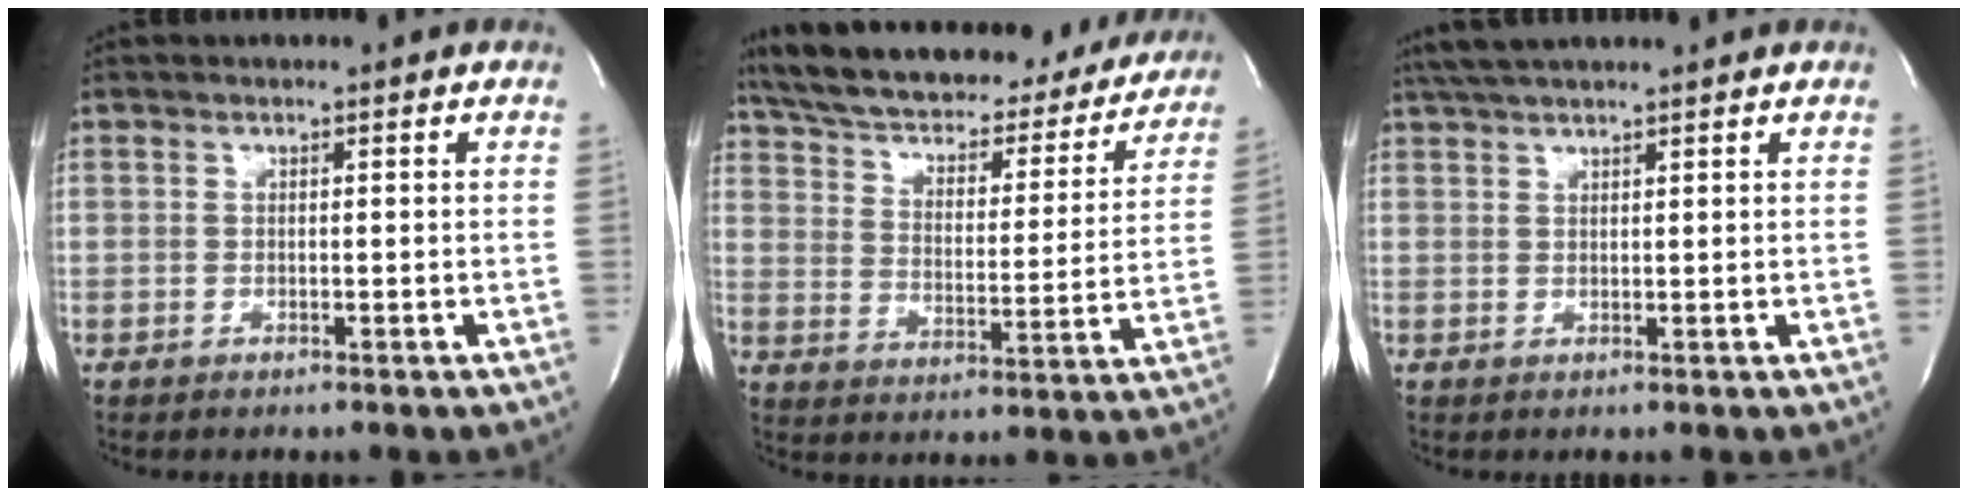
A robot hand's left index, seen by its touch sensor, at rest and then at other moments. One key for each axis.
{"total": 28.4, "fx": 24.8, "fy": 8.5, "fz": 10.8, "tx": -0.184, "ty": -0.005, "tz": 0.327}
{"total": 6.3, "fx": 5.5, "fy": 0.2, "fz": 3.1, "tx": -0.053, "ty": 0.034, "tz": 0.095}